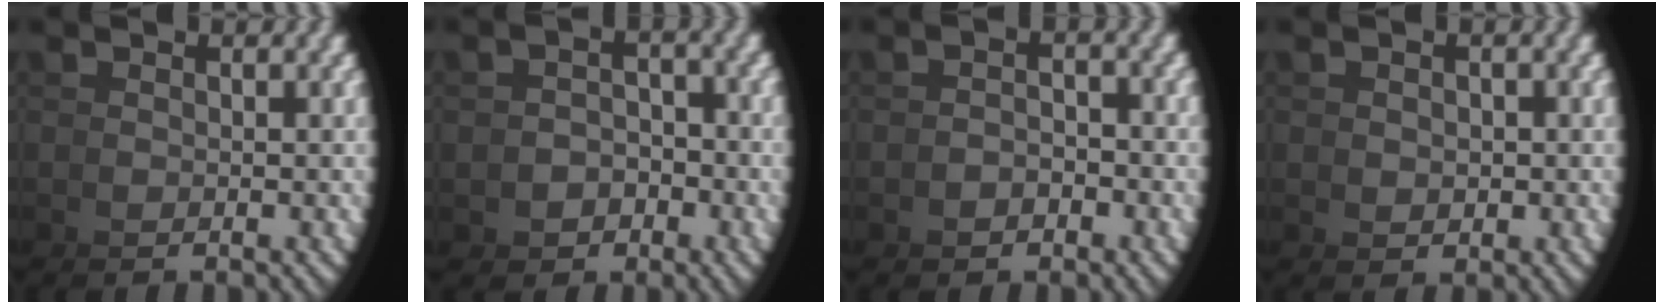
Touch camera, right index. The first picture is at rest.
{"total": 3.5, "force": [-1.9, 2.8, 0.9], "torque": [0.001, -0.009, -0.031]}
{"total": 1.3, "force": [-1.3, 0.2, 0.1], "torque": [0.019, 0.003, -0.027]}
{"total": 0.7, "force": [0.4, 0.4, 0.4], "torque": [-0.001, 0.000, 0.015]}